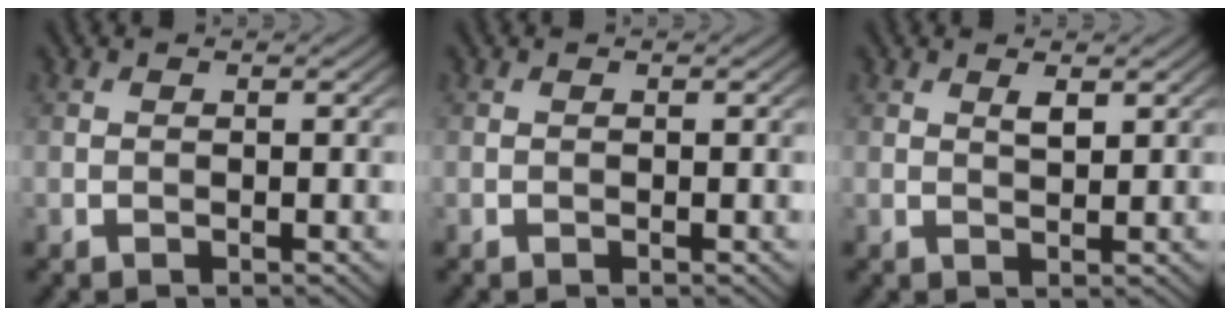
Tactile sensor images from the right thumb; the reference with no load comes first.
{"total": 0.0}
{"total": 1.7, "force": [0.9, 0.6, 1.3], "torque": [-0.030, -0.003, 0.019]}